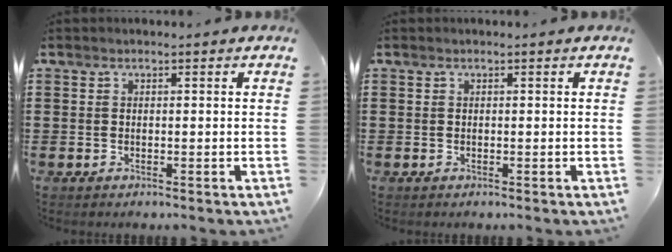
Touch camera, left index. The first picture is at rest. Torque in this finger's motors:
{"motor_torque": [0.00, -0.09, -0.03, -0.01]}